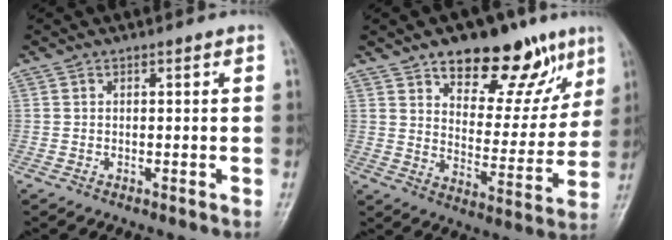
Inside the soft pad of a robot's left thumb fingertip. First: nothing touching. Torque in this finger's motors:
{"motor_torque": [1.01, 1.10, 1.17, -1.05, 0.23]}